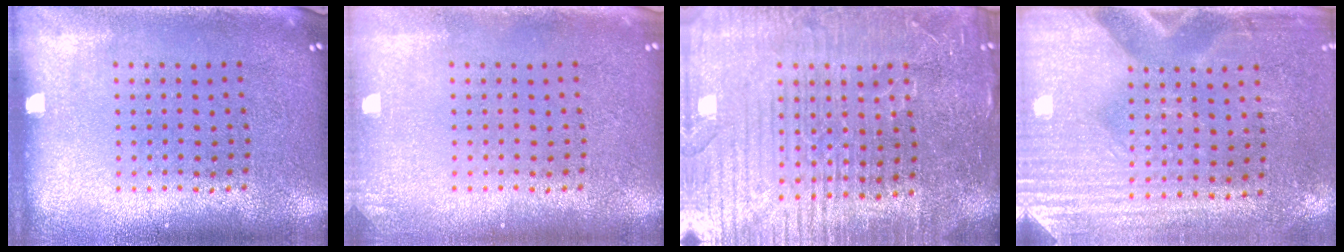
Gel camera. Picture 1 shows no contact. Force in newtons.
{"total": 0.7, "press": 0.7, "slide": 0.1}
{"total": 4.9, "press": 4.4, "slide": 2.0}
{"total": 2.9, "press": 2.6, "slide": 1.5}